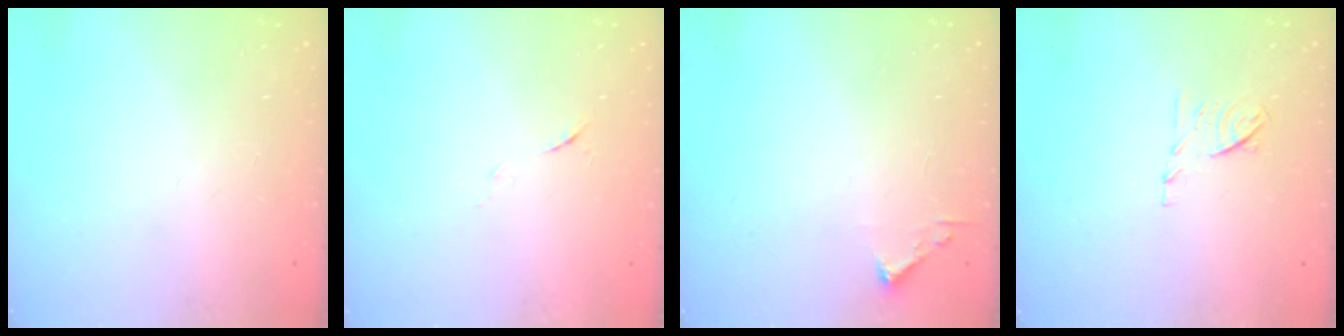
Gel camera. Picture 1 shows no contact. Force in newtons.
{"total": 5.2, "press": 5.1, "slide": 1.2}
{"total": 2.4, "press": 2.4, "slide": 0.3}
{"total": 6.6, "press": 6.6, "slide": 0.9}